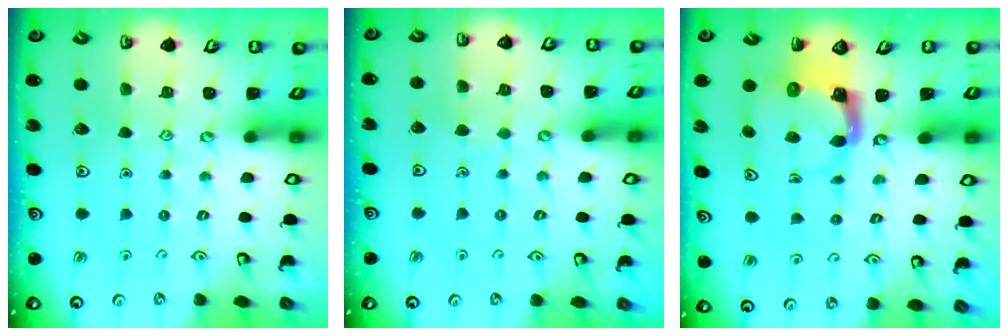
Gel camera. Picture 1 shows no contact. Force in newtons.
{"total": 2.7, "press": 2.7, "slide": 0.2}
{"total": 3.8, "press": 3.7, "slide": 0.7}